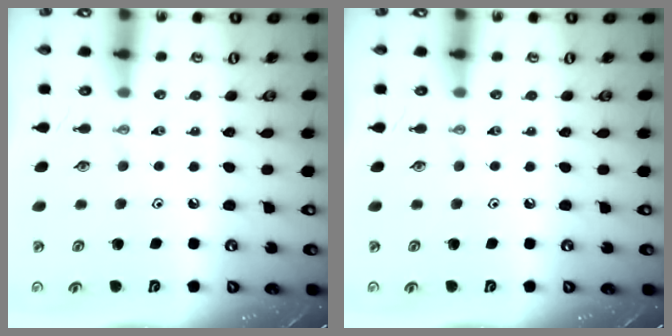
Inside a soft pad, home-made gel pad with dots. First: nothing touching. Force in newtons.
{"total": 0.0}